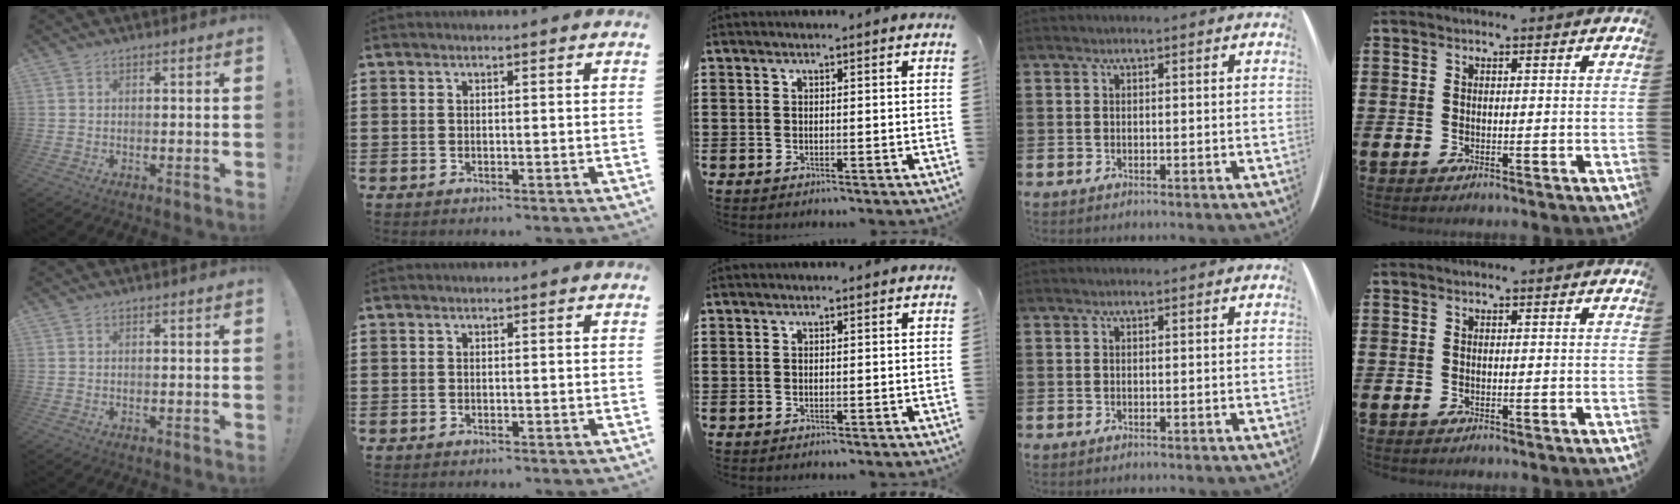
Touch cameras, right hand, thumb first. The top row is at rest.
{}